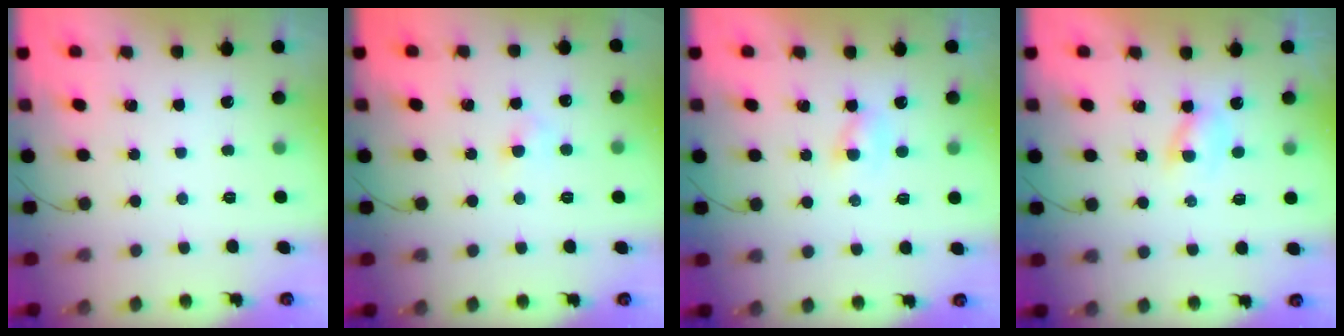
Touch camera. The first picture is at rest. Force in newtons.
{"total": 3.1, "press": 2.9, "slide": 1.0}
{"total": 1.7, "press": 1.5, "slide": 0.8}
{"total": 2.0, "press": 1.8, "slide": 0.9}